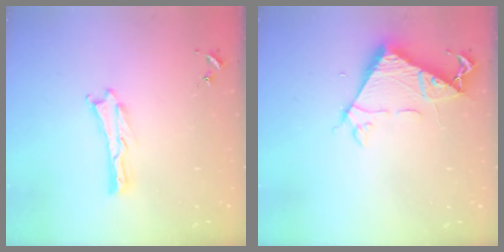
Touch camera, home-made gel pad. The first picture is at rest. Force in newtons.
{"total": 7.0, "press": 6.9, "slide": 0.6}